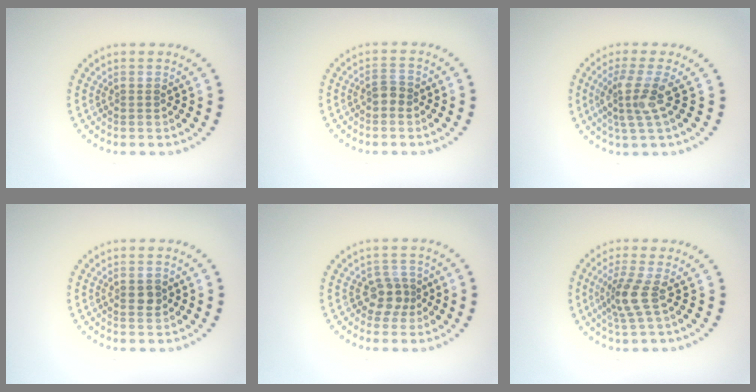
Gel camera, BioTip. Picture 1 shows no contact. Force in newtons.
{"total": 1.2, "press": 1.2, "slide": 0.3}
{"total": 3.3, "press": 2.5, "slide": 2.1}
{"total": 1.4, "press": 1.4, "slide": 0.1}
{"total": 2.5, "press": 2.0, "slide": 1.5}
{"total": 2.8, "press": 2.0, "slide": 2.0}